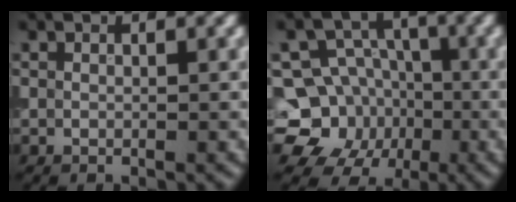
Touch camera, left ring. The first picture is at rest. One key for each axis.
{"total": 9.9, "fx": -2.6, "fy": 9.0, "fz": 3.2, "tx": -0.047, "ty": 0.001, "tz": -0.077}